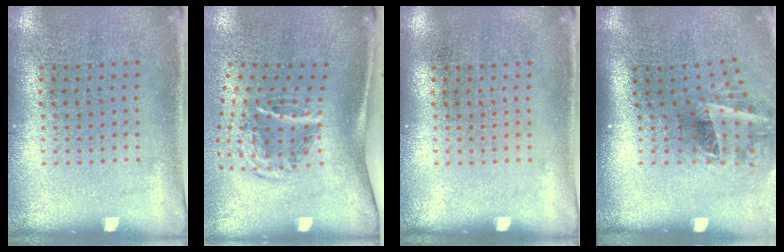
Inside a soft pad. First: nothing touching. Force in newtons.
{"total": 2.1, "press": 1.2, "slide": 1.7}
{"total": 0.0}
{"total": 2.0, "press": 1.3, "slide": 1.5}